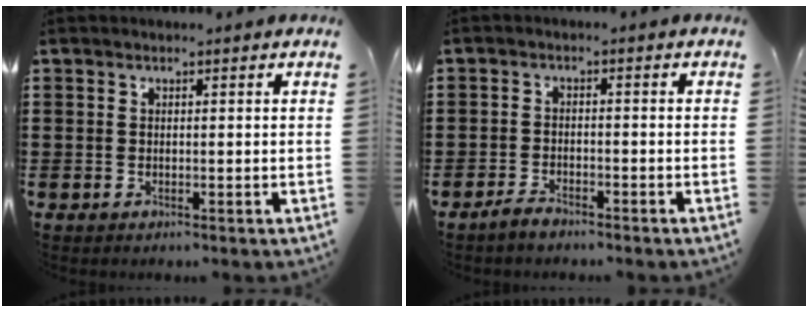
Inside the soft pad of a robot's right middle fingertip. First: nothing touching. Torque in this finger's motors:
{"motor_torque": [1.39, 0.33, 0.15, 0.04]}